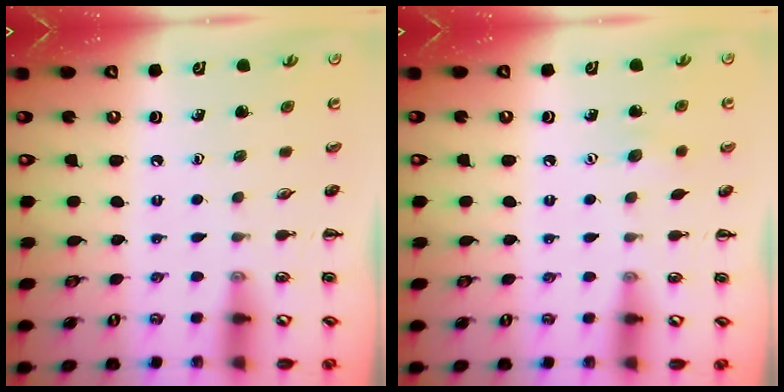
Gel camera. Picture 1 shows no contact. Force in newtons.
{"total": 4.4, "press": 4.3, "slide": 0.9}